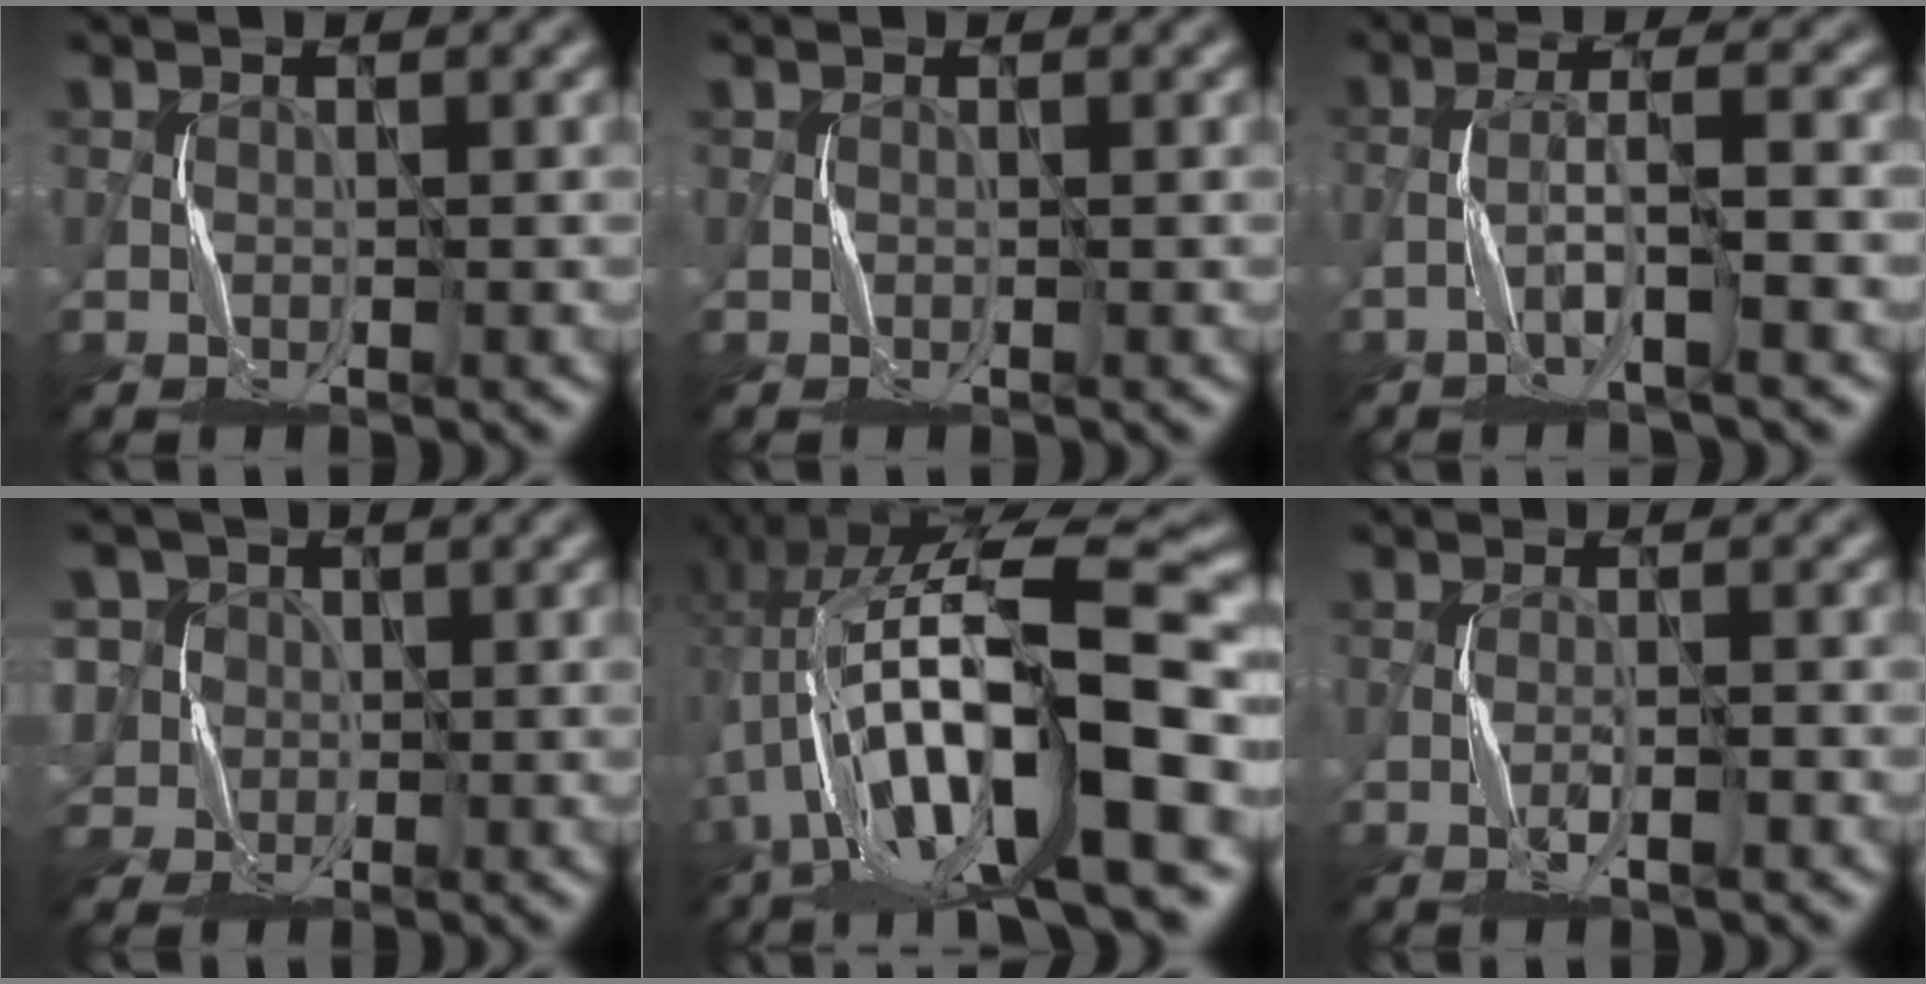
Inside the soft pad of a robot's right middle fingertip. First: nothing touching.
{"total": 0.0}
{"total": 3.9, "force": [-2.0, 0.2, 3.4], "torque": [-0.066, 0.006, -0.043]}
{"total": 5.8, "force": [1.0, 5.6, 1.1], "torque": [-0.024, 0.031, -0.011]}
{"total": 15.3, "force": [-2.5, 3.9, 14.5], "torque": [-0.251, 0.029, -0.042]}
{"total": 1.7, "force": [-0.7, 0.0, 1.5], "torque": [-0.029, 0.003, -0.016]}